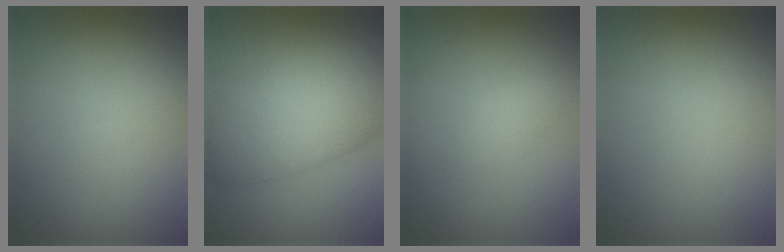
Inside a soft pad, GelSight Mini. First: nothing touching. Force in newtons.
{"total": 9.1, "press": 9.1, "slide": 0.2}
{"total": 1.2, "press": 1.2, "slide": 0.1}
{"total": 0.0}